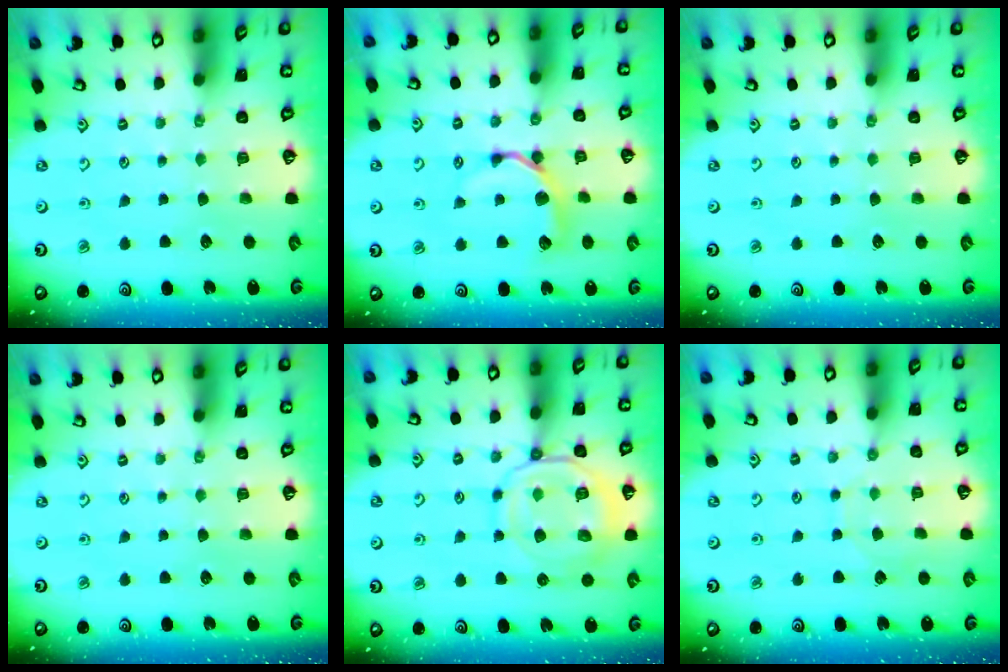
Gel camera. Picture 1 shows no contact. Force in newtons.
{"total": 8.9, "press": 8.9, "slide": 0.9}
{"total": 0.0}
{"total": 0.0}
{"total": 12.8, "press": 12.7, "slide": 1.6}
{"total": 5.0, "press": 4.9, "slide": 0.5}